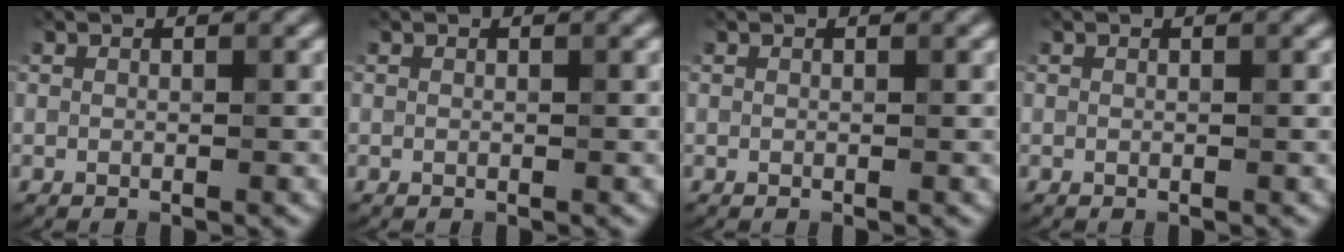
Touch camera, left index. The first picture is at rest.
{"total": 0.0}
{"total": 0.0}
{"total": 0.0}